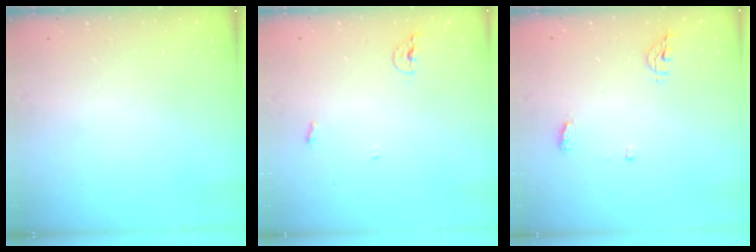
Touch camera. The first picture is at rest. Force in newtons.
{"total": 3.9, "press": 3.8, "slide": 0.8}
{"total": 9.0, "press": 5.9, "slide": 6.9}